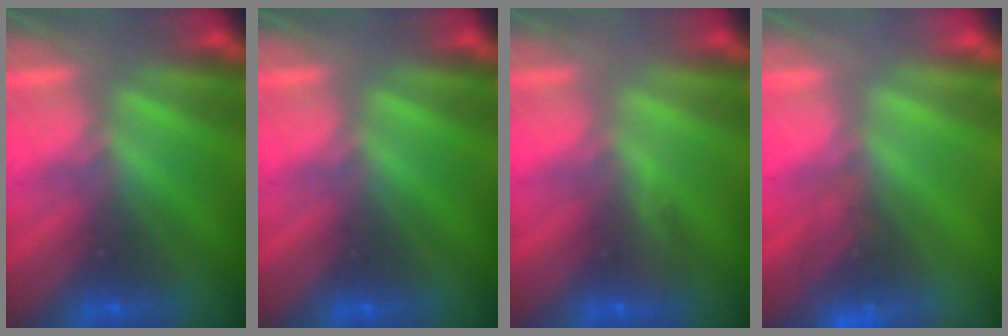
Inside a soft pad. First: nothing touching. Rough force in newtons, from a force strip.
{"total": 0.0}
{"total": 3.0}
{"total": 2.6}